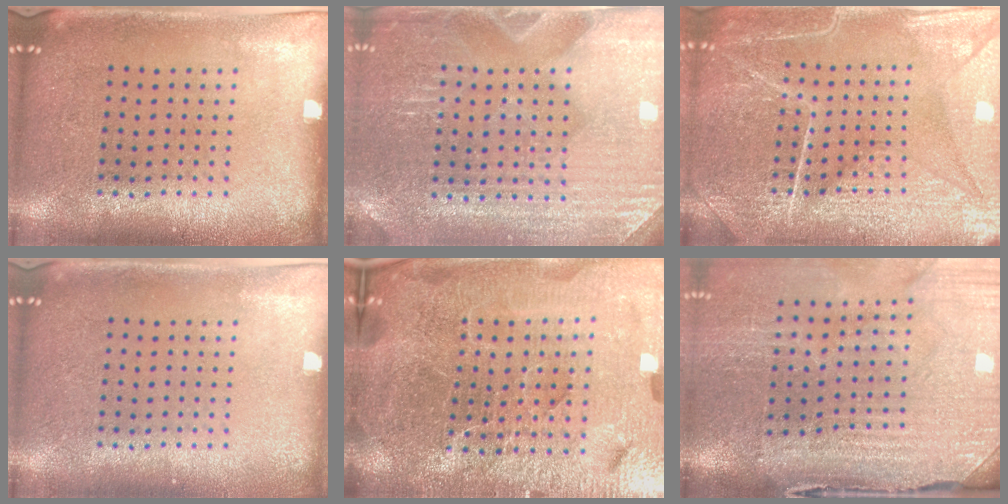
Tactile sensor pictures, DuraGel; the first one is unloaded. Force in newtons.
{"total": 3.5, "press": 3.4, "slide": 0.7}
{"total": 7.2, "press": 7.1, "slide": 0.8}
{"total": 0.0}
{"total": 7.2, "press": 6.2, "slide": 3.7}
{"total": 4.3, "press": 3.7, "slide": 2.2}